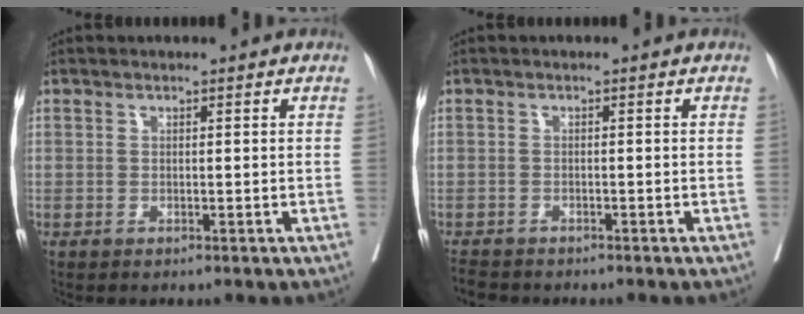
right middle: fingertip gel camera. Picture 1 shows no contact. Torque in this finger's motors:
{"motor_torque": [0.60, -0.80, 0.12, 0.04]}